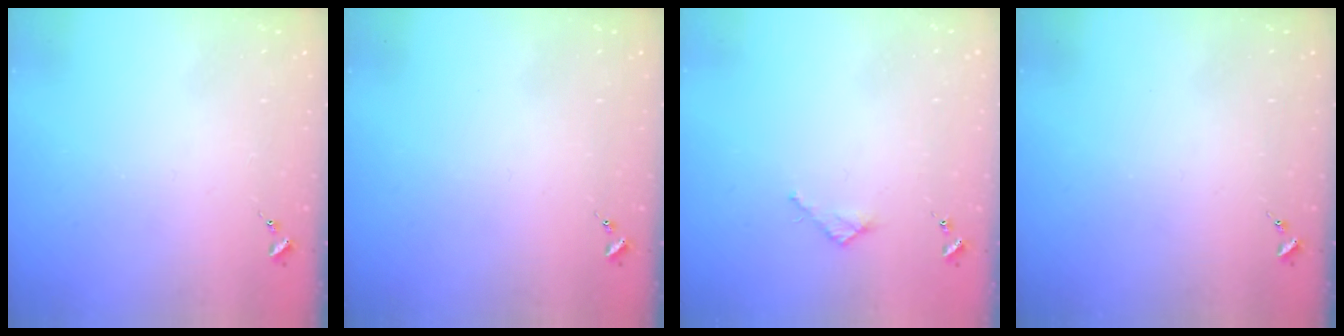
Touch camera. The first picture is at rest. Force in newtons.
{"total": 0.0}
{"total": 2.7, "press": 2.7, "slide": 0.2}
{"total": 0.0}